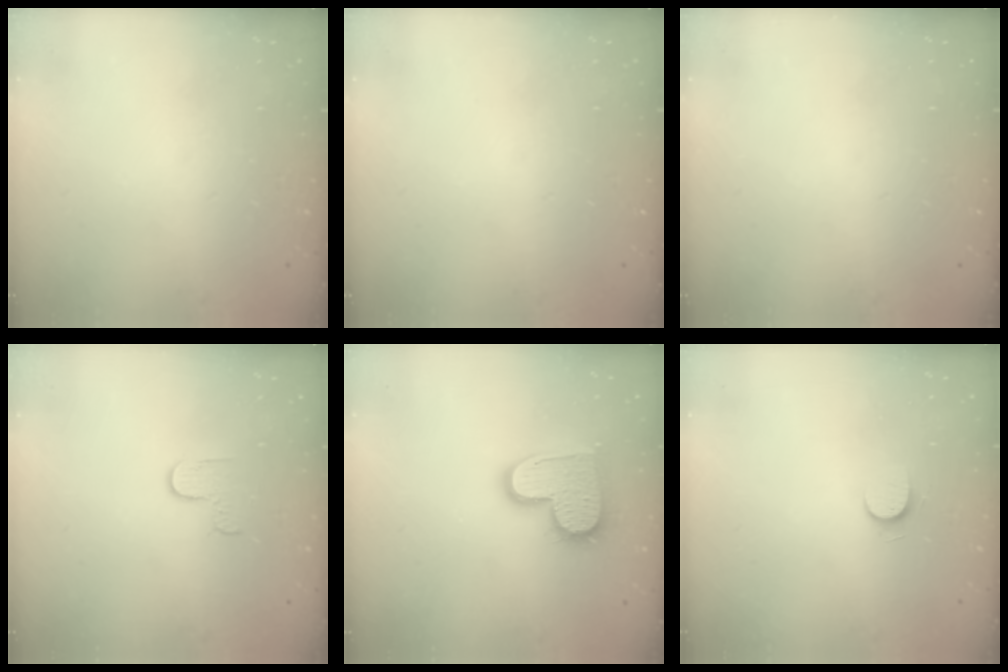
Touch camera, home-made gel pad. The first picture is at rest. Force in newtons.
{"total": 0.0}
{"total": 0.0}
{"total": 2.7, "press": 2.6, "slide": 0.4}
{"total": 14.0, "press": 13.9, "slide": 0.8}
{"total": 5.2, "press": 5.2, "slide": 0.6}